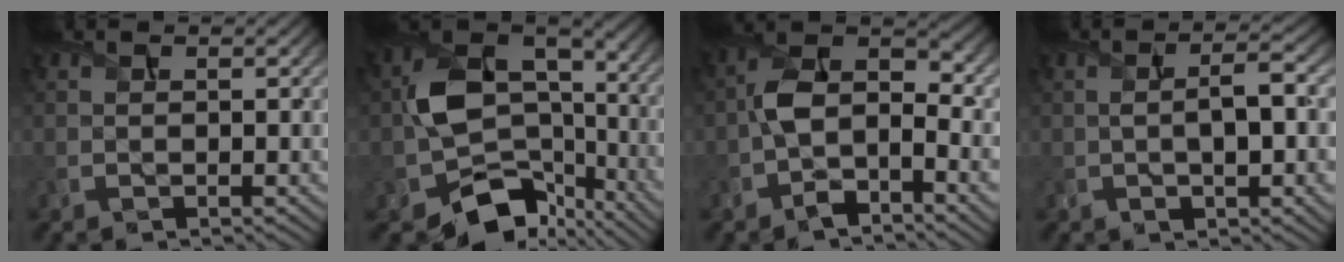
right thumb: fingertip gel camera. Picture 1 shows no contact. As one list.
[{"total": 13.3, "force": [-5.1, 9.2, 8.1], "torque": [-0.135, -0.021, -0.093]}, {"total": 8.6, "force": [-2.8, 4.8, 6.6], "torque": [-0.124, 0.003, -0.065]}, {"total": 5.7, "force": [-0.3, 2.1, 5.3], "torque": [-0.094, -0.003, -0.001]}]